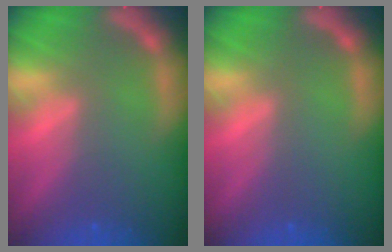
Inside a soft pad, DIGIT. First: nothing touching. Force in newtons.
{"total": 0.0}